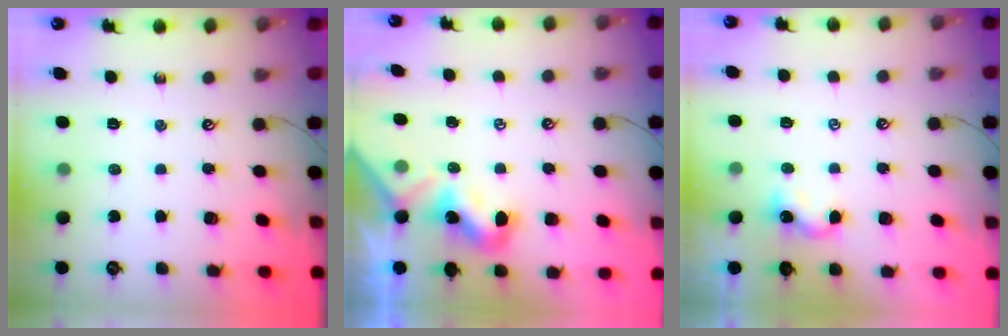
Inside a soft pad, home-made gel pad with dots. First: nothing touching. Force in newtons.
{"total": 2.0, "press": 1.9, "slide": 0.4}
{"total": 3.0, "press": 3.0, "slide": 0.3}